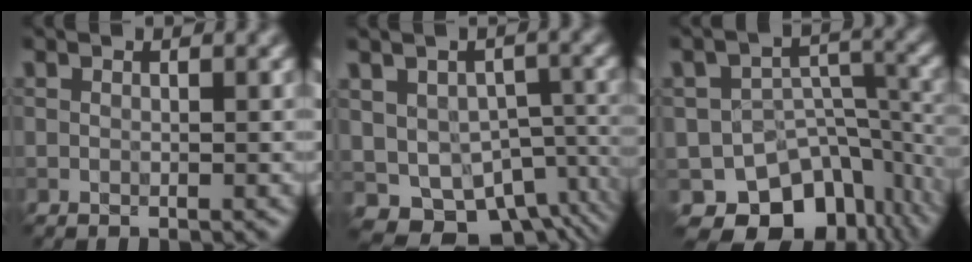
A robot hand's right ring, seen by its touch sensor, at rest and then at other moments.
{"total": 9.6, "force": [-5.3, 6.5, 4.7], "torque": [-0.065, -0.021, -0.037]}
{"total": 10.2, "force": [-7.4, 6.2, 3.2], "torque": [-0.028, -0.006, -0.102]}